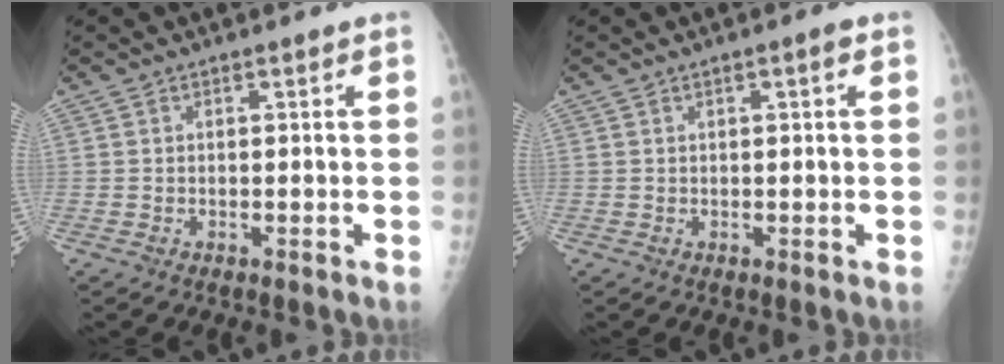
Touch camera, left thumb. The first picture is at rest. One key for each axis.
{"total": 1.4, "fx": 0.5, "fy": 0.2, "fz": 1.3, "tx": -0.023, "ty": 0.002, "tz": 0.006}